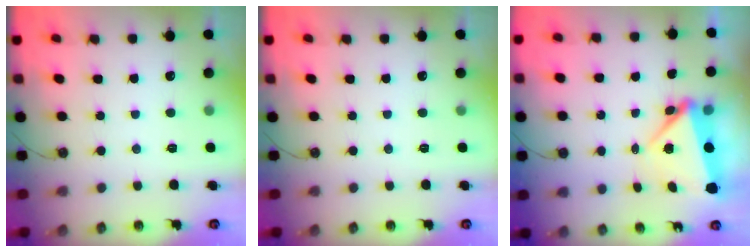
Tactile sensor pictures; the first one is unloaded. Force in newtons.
{"total": 0.0}
{"total": 5.9, "press": 5.9, "slide": 0.8}